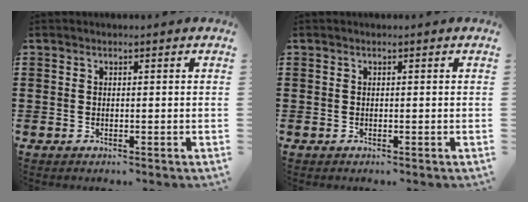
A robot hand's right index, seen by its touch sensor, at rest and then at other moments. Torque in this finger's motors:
{"motor_torque": [1.02, 1.12, -0.02, 0.01]}